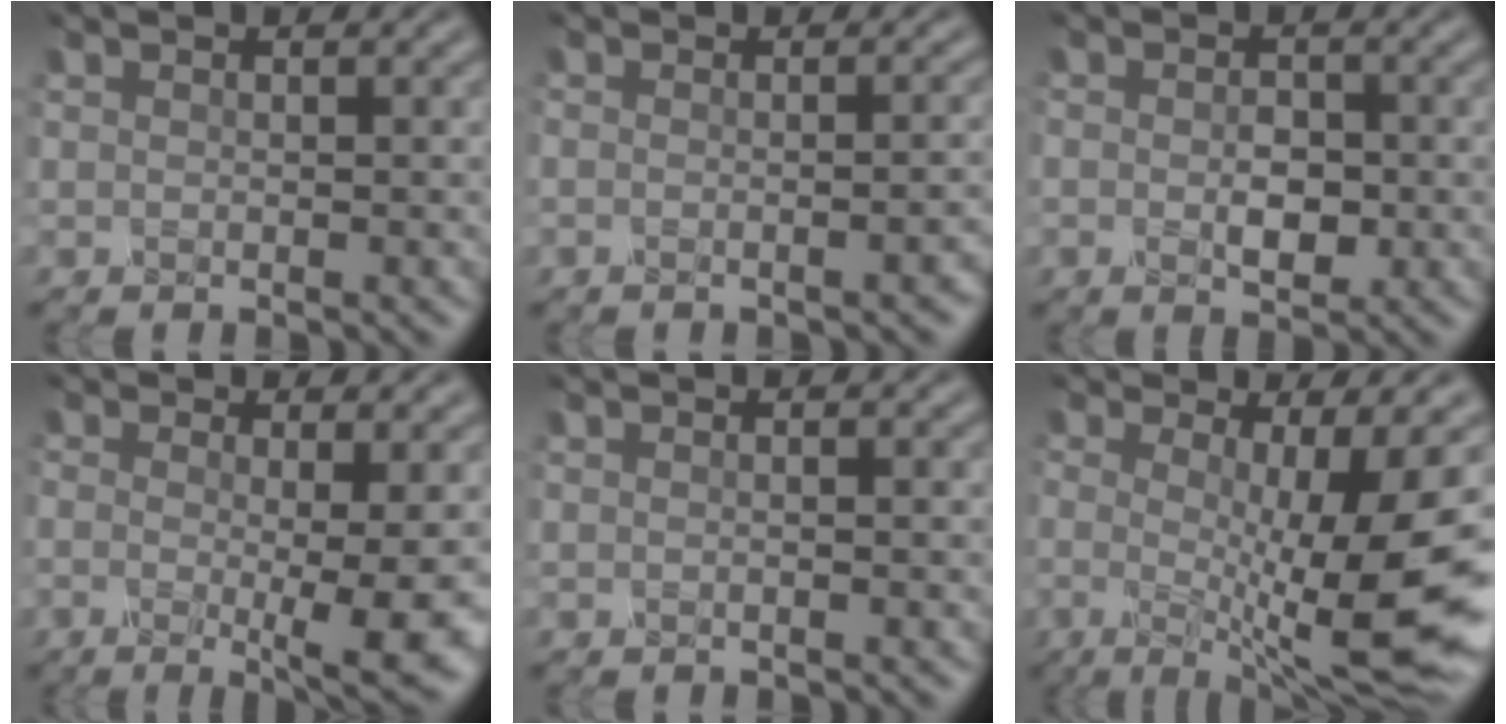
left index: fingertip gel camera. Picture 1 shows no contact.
{"total": 1.7, "force": [-0.7, 0.3, 1.5], "torque": [-0.014, 0.006, -0.016]}
{"total": 2.8, "force": [-1.0, 1.6, 2.1], "torque": [-0.039, -0.004, -0.016]}
{"total": 6.0, "force": [-0.9, 0.8, 5.8], "torque": [-0.073, -0.016, -0.017]}
{"total": 0.9, "force": [0.2, 0.3, 0.8], "torque": [-0.004, -0.001, -0.010]}
{"total": 11.8, "force": [-1.4, 2.2, 11.5], "torque": [-0.159, -0.011, -0.022]}